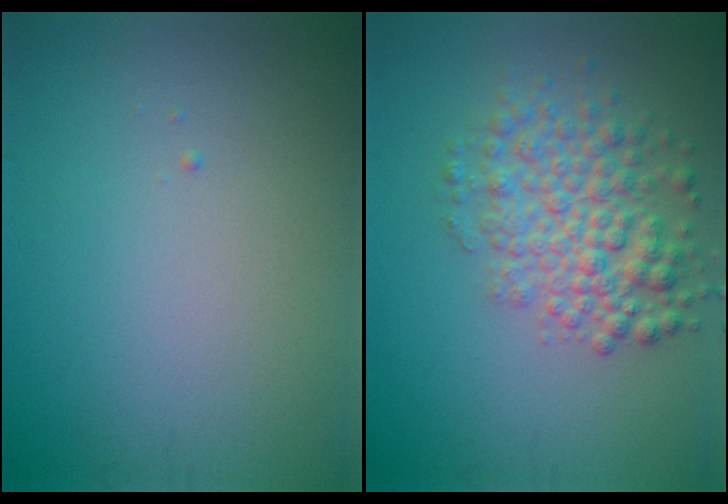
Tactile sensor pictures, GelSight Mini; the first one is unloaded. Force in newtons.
{"total": 5.0, "press": 5.0, "slide": 0.1}